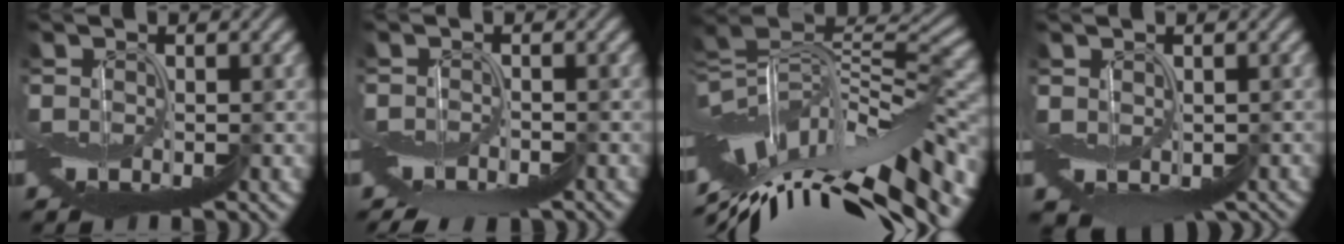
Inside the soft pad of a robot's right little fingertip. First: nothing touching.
{"total": 3.7, "force": [-3.0, 1.1, 1.8], "torque": [-0.031, -0.010, -0.054]}
{"total": 13.0, "force": [-5.1, 5.8, 10.4], "torque": [-0.179, 0.017, -0.076]}
{"total": 3.6, "force": [-1.4, 2.7, 2.0], "torque": [-0.024, -0.029, 0.000]}